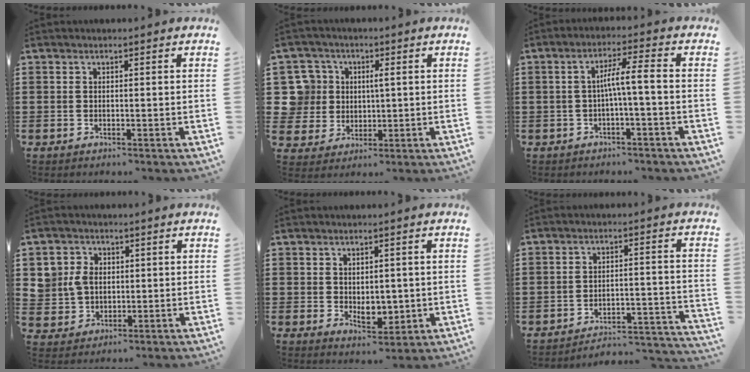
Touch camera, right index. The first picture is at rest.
{"total": 6.9, "force": [1.5, 6.5, 1.9], "torque": [-0.084, 0.012, 0.027]}
{"total": 4.7, "force": [-1.0, 0.0, 4.6], "torque": [-0.086, 0.003, -0.024]}
{"total": 4.2, "force": [0.7, 3.7, 1.8], "torque": [-0.059, 0.009, 0.009]}
{"total": 3.9, "force": [0.3, 2.9, 2.7], "torque": [-0.040, 0.002, 0.003]}
{"total": 3.6, "force": [-3.5, 0.4, 0.9], "torque": [-0.022, -0.008, -0.076]}